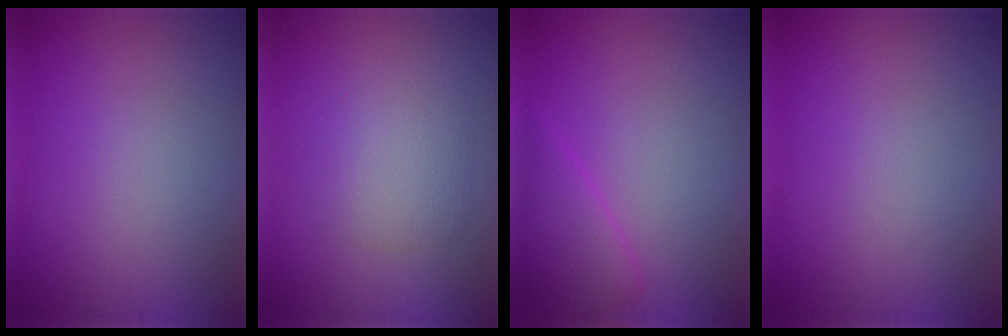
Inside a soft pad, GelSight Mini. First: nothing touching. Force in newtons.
{"total": 2.9, "press": 2.9, "slide": 0.2}
{"total": 2.8, "press": 2.8, "slide": 0.2}
{"total": 0.0}